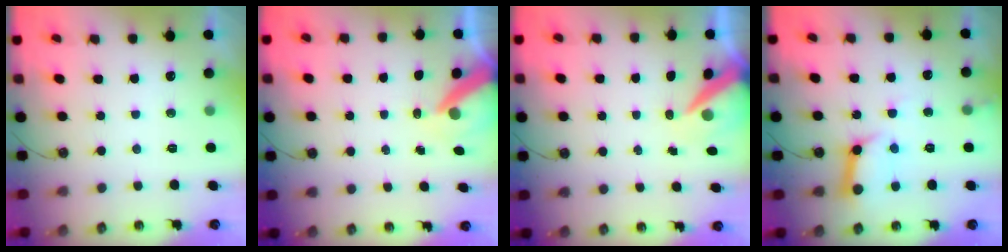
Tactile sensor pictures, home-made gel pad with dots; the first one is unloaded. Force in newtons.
{"total": 9.0, "press": 8.9, "slide": 0.8}
{"total": 7.8, "press": 7.7, "slide": 1.0}
{"total": 12.0, "press": 11.9, "slide": 1.5}